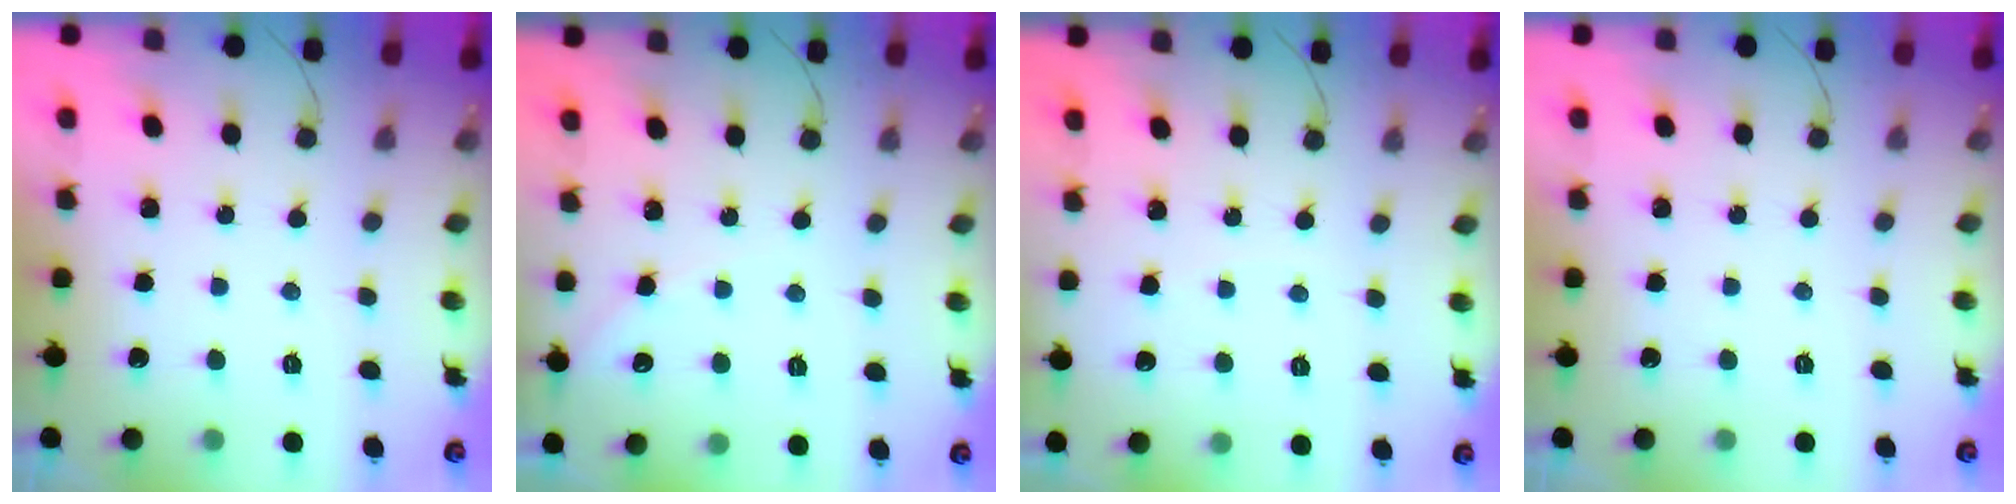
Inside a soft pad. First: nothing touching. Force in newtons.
{"total": 5.3, "press": 5.3, "slide": 0.7}
{"total": 1.8, "press": 1.7, "slide": 0.2}
{"total": 0.0}